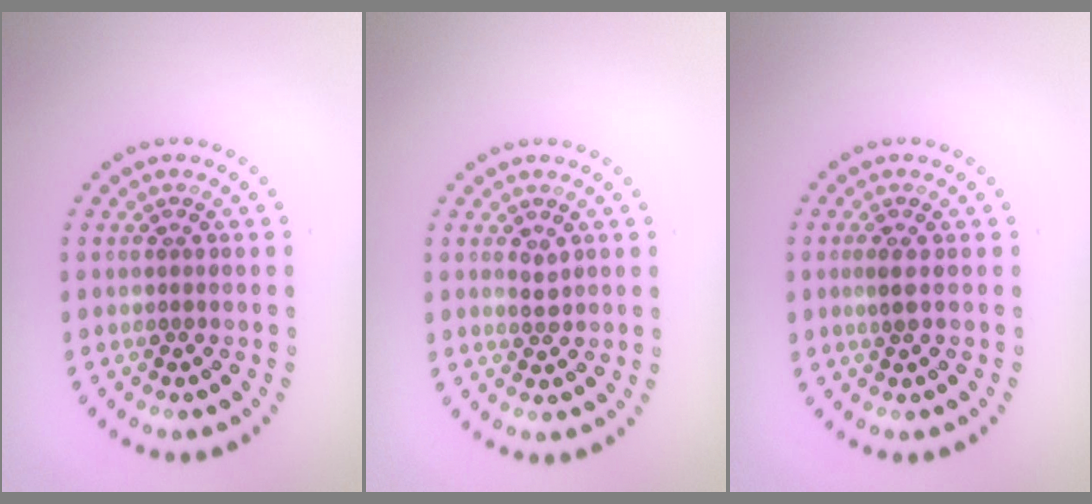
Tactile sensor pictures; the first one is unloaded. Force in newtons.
{"total": 1.1, "press": 1.0, "slide": 0.5}
{"total": 1.1, "press": 1.0, "slide": 0.5}